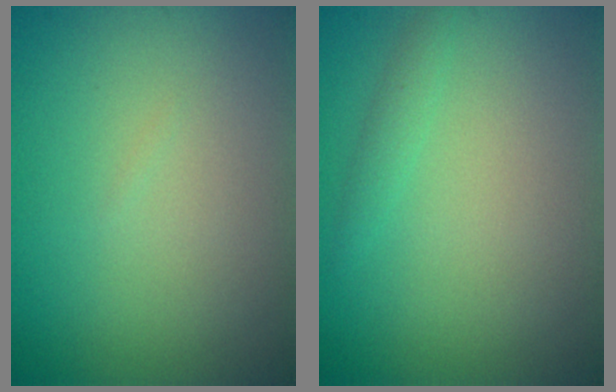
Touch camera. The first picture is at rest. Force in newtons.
{"total": 1.0, "press": 1.0, "slide": 0.1}